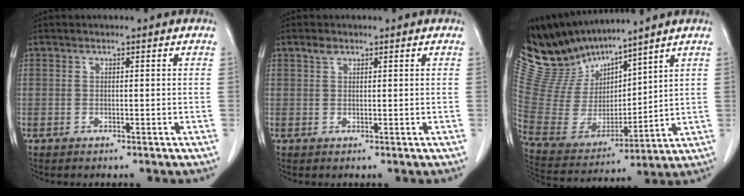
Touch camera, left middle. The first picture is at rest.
{"total": 1.3, "force": [0.9, 0.6, 0.6], "torque": [-0.015, 0.005, 0.016]}
{"total": 12.9, "force": [12.5, 1.9, 2.7], "torque": [-0.082, -0.001, 0.268]}